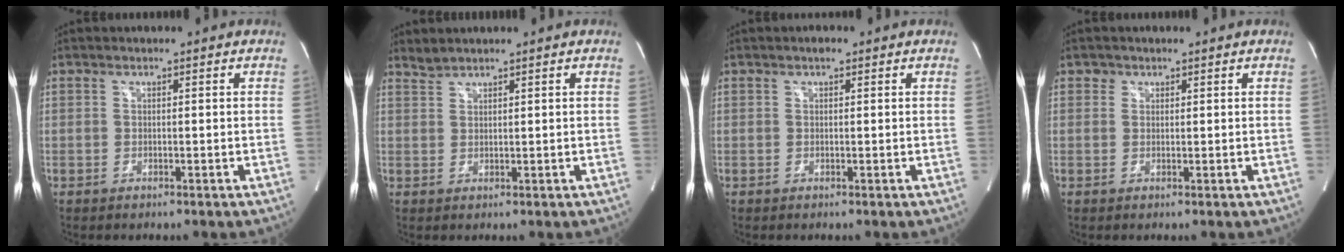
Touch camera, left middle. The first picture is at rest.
{"total": 1.5, "force": [1.5, -0.1, 0.0], "torque": [-0.003, 0.006, 0.035]}
{"total": 1.0, "force": [0.6, 0.3, 0.7], "torque": [-0.018, 0.004, 0.010]}
{"total": 1.0, "force": [0.6, 0.8, 0.0], "torque": [0.007, 0.000, 0.006]}